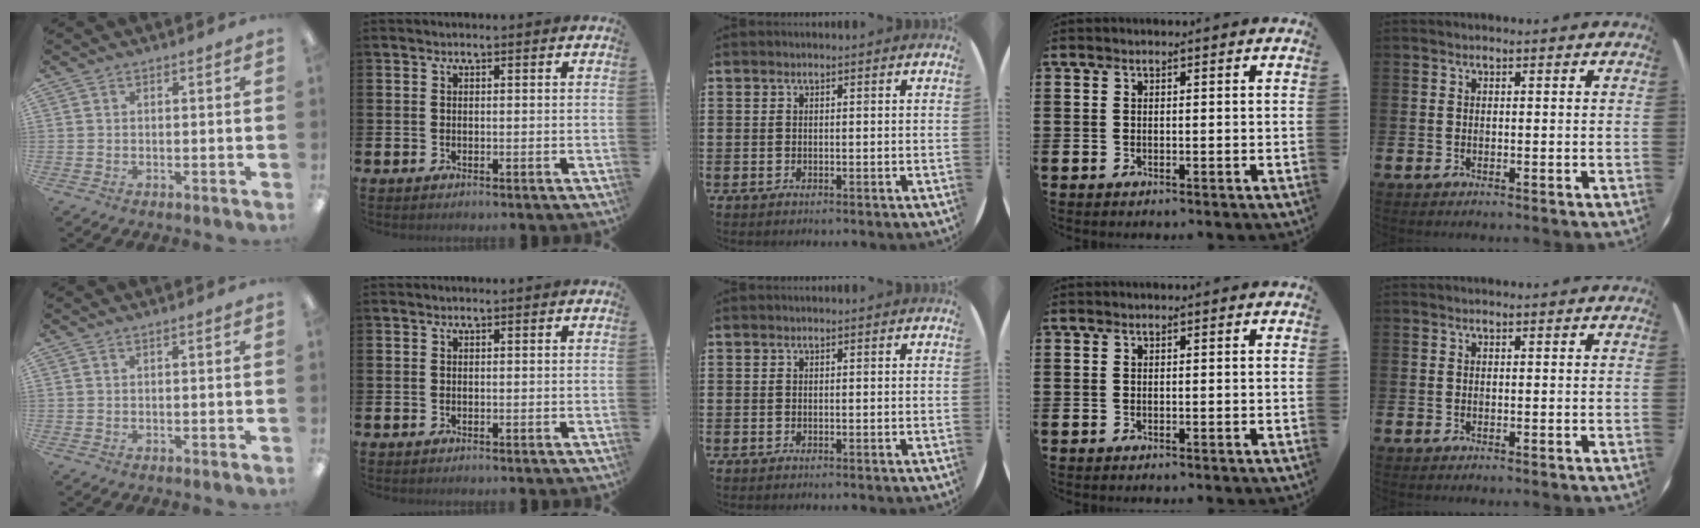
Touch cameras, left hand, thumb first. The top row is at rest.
{"thumb": {"total": 0.5, "force": [0.1, 0.0, 0.5], "torque": [-0.009, -0.001, 0.002]}}